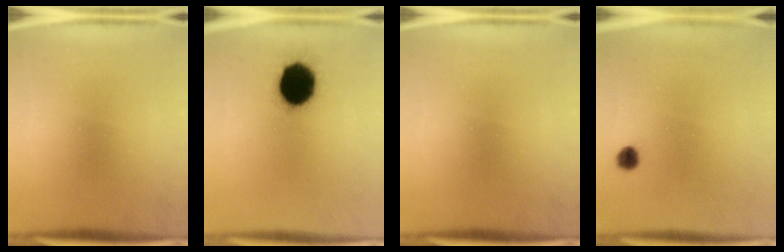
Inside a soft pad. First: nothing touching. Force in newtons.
{"total": 14.1}
{"total": 0.0}
{"total": 2.3}